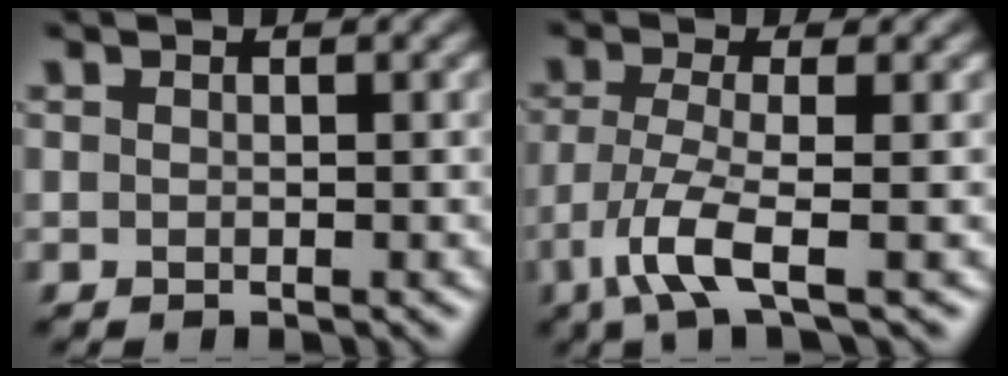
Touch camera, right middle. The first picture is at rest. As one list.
[{"total": 4.4, "force": [-2.1, 0.8, 3.7], "torque": [-0.082, -0.009, -0.049]}]